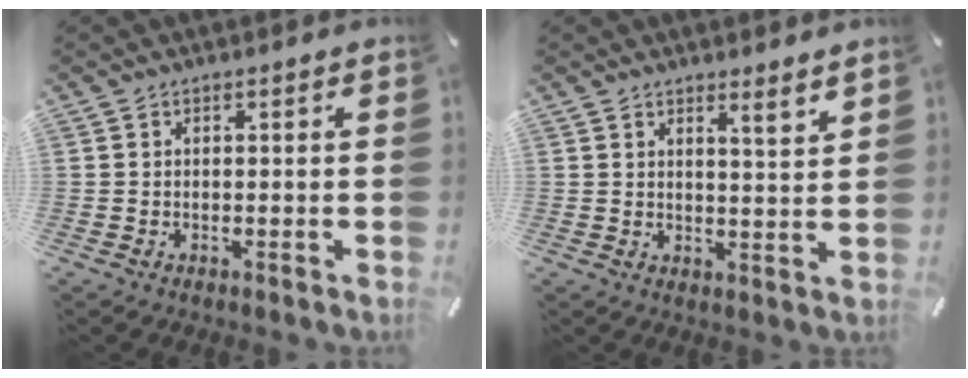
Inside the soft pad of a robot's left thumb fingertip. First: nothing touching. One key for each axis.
{"total": 3.7, "fx": 3.4, "fy": -0.3, "fz": 1.5, "tx": -0.021, "ty": -0.030, "tz": 0.055}